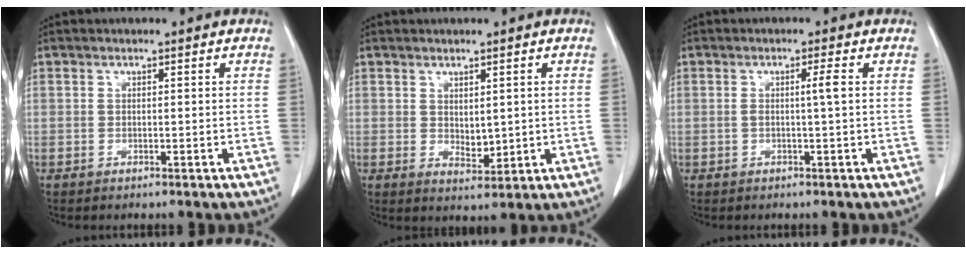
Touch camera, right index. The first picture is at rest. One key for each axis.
{"total": 3.4, "fx": 0.5, "fy": 1.8, "fz": 2.8, "tx": -0.045, "ty": -0.007, "tz": 0.019}
{"total": 2.1, "fx": 0.2, "fy": -0.6, "fz": 2.0, "tx": -0.035, "ty": -0.001, "tz": 0.003}